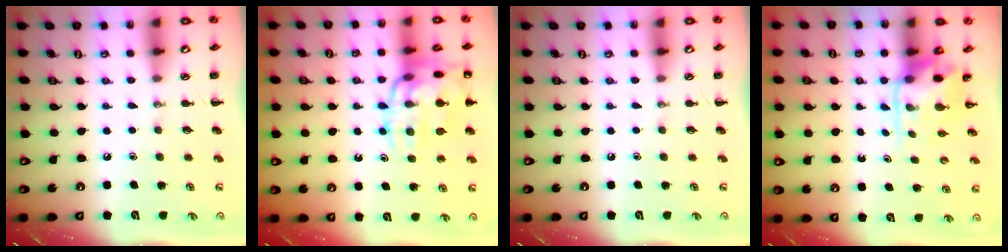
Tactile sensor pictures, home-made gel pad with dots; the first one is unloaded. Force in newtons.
{"total": 17.8, "press": 17.7, "slide": 2.1}
{"total": 0.0}
{"total": 3.8, "press": 3.7, "slide": 0.7}